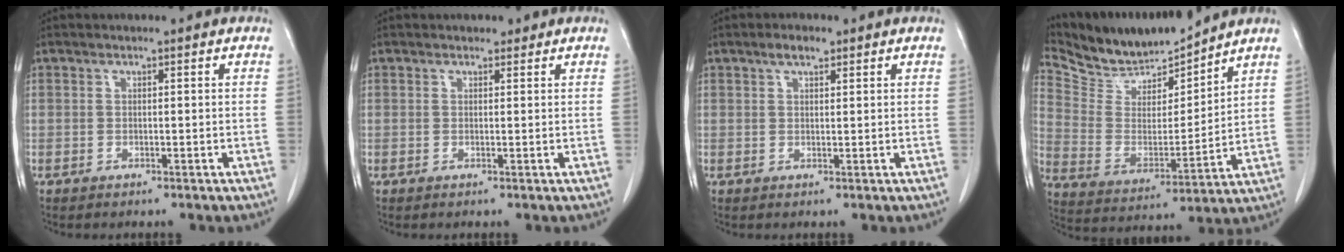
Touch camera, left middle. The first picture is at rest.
{"total": 0.9, "force": [0.7, 0.5, 0.1], "torque": [-0.003, 0.001, 0.007]}
{"total": 2.3, "force": [1.5, 0.9, 1.5], "torque": [-0.032, 0.006, 0.027]}
{"total": 12.9, "force": [12.4, 1.6, 2.9], "torque": [-0.068, -0.008, 0.242]}